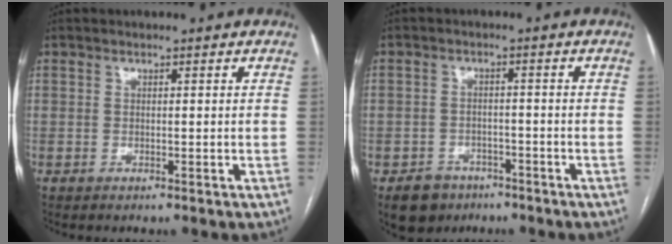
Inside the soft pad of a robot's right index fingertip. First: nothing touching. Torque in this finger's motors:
{"motor_torque": [-0.52, -0.14, -1.06, -0.21]}